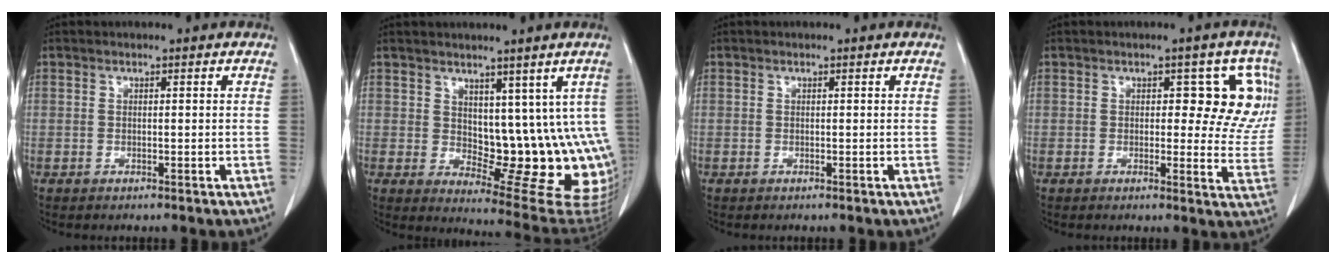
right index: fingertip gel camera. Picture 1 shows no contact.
{"total": 12.6, "force": [3.2, 5.9, 10.7], "torque": [-0.122, -0.011, 0.061]}
{"total": 0.0}
{"total": 7.9, "force": [2.4, 4.3, 6.2], "torque": [-0.039, 0.016, 0.020]}